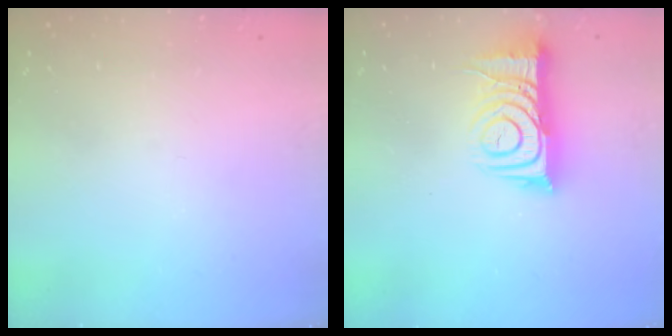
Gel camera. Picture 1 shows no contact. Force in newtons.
{"total": 11.5, "press": 11.4, "slide": 1.1}